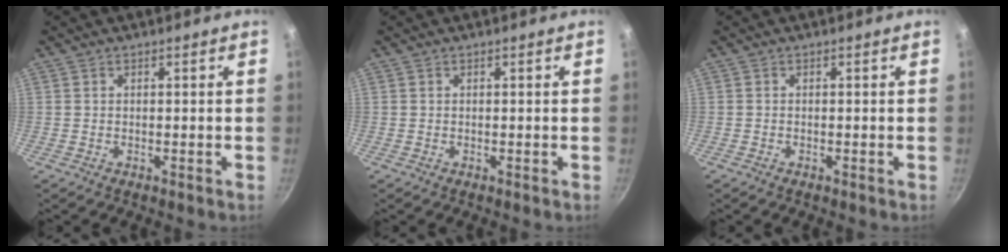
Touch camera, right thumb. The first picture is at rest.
{"total": 0.0}
{"total": 0.0}